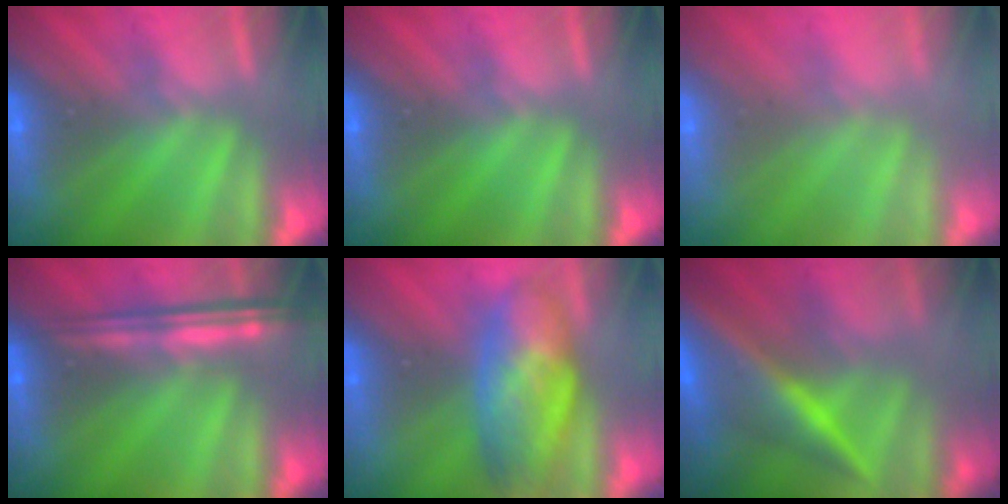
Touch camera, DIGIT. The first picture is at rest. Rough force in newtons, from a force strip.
{"total": 0.0}
{"total": 7.3}
{"total": 8.4}
{"total": 6.7}
{"total": 13.7}